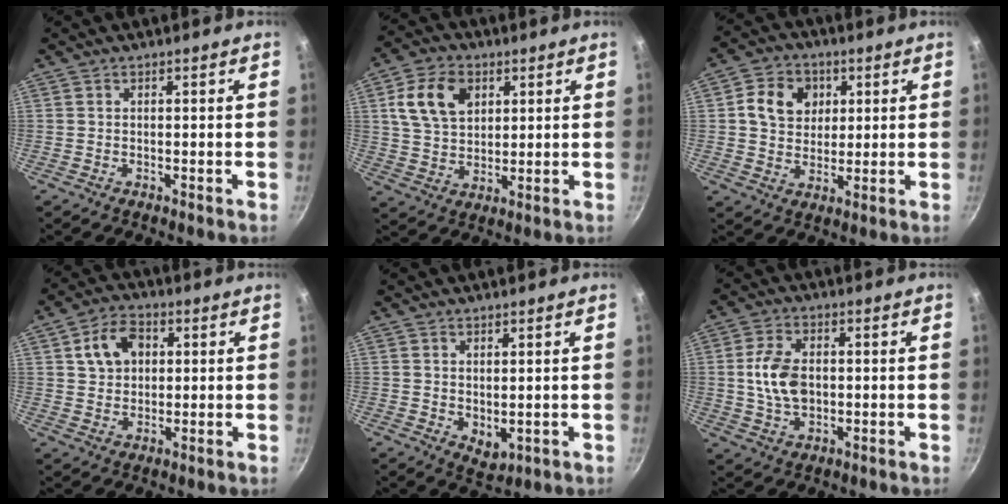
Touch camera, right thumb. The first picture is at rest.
{"total": 11.4, "force": [4.0, 7.9, 7.2], "torque": [-0.113, -0.003, 0.075]}
{"total": 9.8, "force": [2.4, 8.0, 5.1], "torque": [-0.055, -0.003, 0.039]}
{"total": 8.2, "force": [2.3, 6.0, 5.1], "torque": [-0.067, 0.003, 0.037]}
{"total": 3.3, "force": [0.1, 2.0, 2.6], "torque": [-0.036, -0.009, 0.016]}
{"total": 7.7, "force": [0.2, 5.1, 5.7], "torque": [-0.100, 0.004, 0.006]}